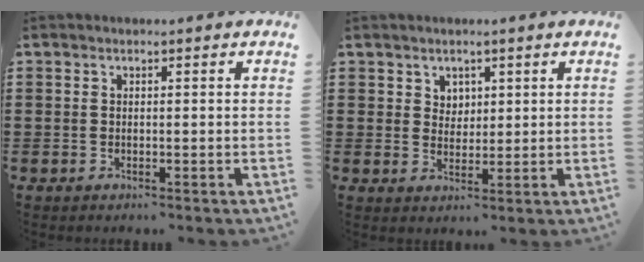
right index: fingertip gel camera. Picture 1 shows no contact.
{"total": 2.8, "force": [1.6, 2.2, 0.4], "torque": [-0.018, 0.009, 0.031]}